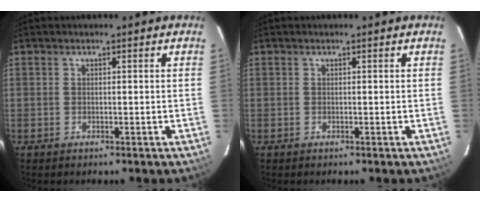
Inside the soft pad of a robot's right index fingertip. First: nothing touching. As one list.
[{"total": 0.0}]